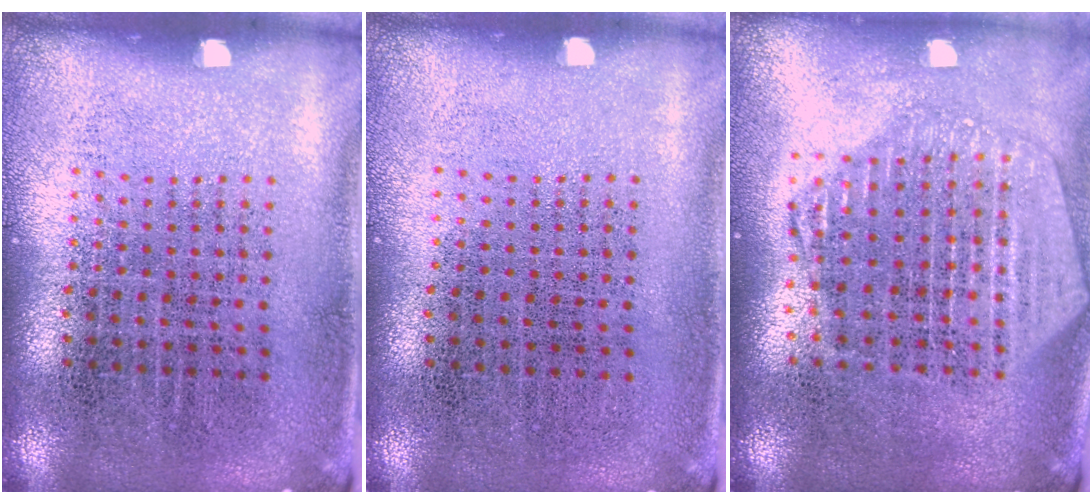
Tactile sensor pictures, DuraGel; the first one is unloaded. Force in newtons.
{"total": 0.0}
{"total": 2.2, "press": 2.0, "slide": 1.0}